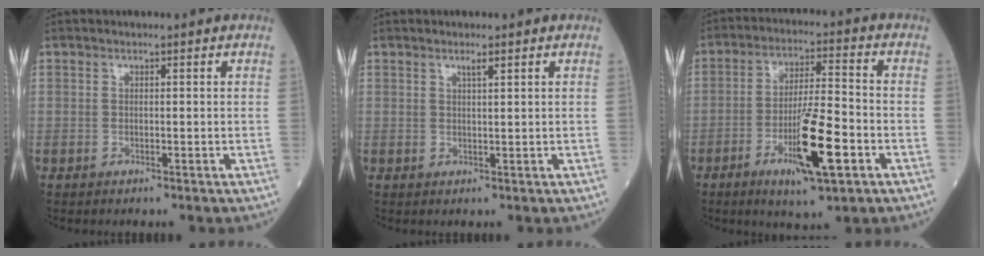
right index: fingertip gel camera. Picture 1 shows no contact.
{"total": 1.2, "force": [0.8, -0.1, 0.9], "torque": [-0.018, -0.001, 0.015]}
{"total": 11.5, "force": [-4.5, 1.4, 10.4], "torque": [-0.184, -0.013, -0.077]}